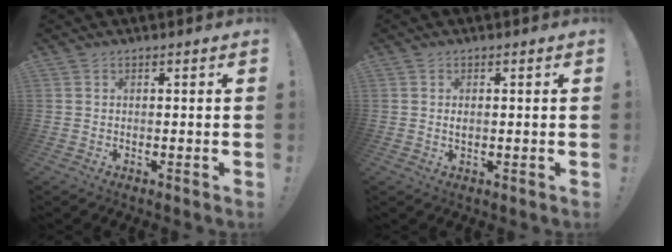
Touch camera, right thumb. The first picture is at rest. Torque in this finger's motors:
{"motor_torque": [-0.23, 0.05, -0.11, 0.10, 0.05]}